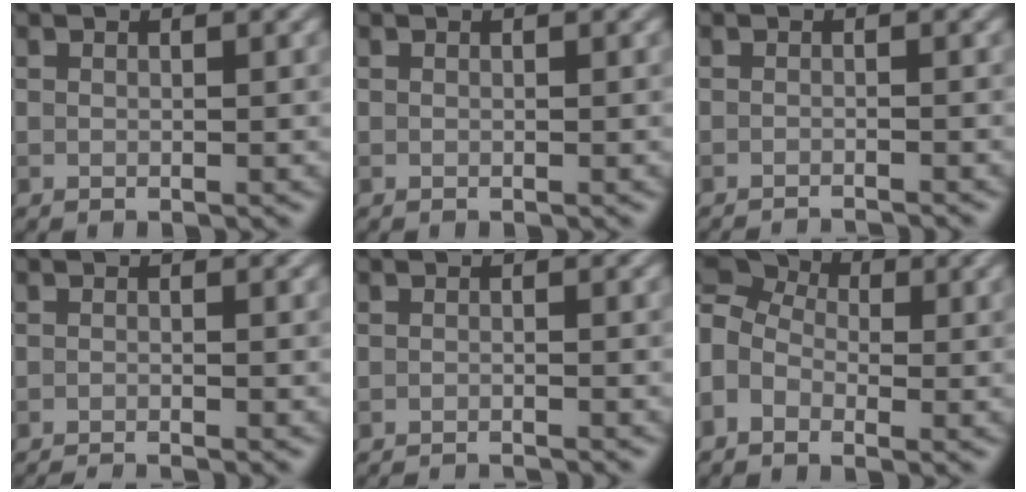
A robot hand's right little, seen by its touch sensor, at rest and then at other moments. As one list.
[{"total": 0.0}, {"total": 3.1, "force": [-2.9, 0.5, 1.0], "torque": [-0.005, 0.001, -0.040]}, {"total": 2.9, "force": [-2.6, 0.3, 1.1], "torque": [-0.014, -0.008, -0.046]}, {"total": 3.5, "force": [-3.3, 0.5, 1.0], "torque": [-0.004, 0.000, -0.045]}, {"total": 6.7, "force": [0.2, 5.0, 4.4], "torque": [-0.096, 0.033, -0.011]}]